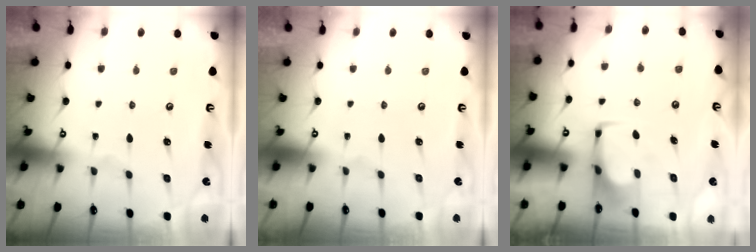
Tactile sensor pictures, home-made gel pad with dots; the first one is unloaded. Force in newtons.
{"total": 1.5, "press": 1.4, "slide": 0.6}
{"total": 1.1, "press": 1.0, "slide": 0.5}